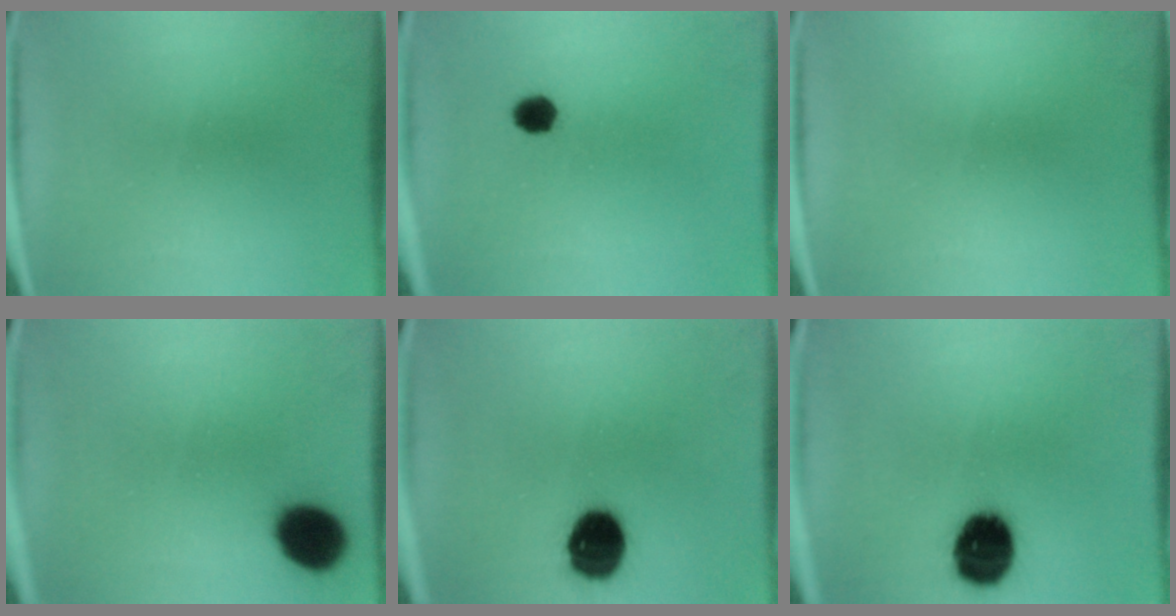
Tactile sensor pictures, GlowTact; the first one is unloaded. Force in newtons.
{"total": 3.1}
{"total": 0.0}
{"total": 10.3}
{"total": 12.0}
{"total": 13.7}